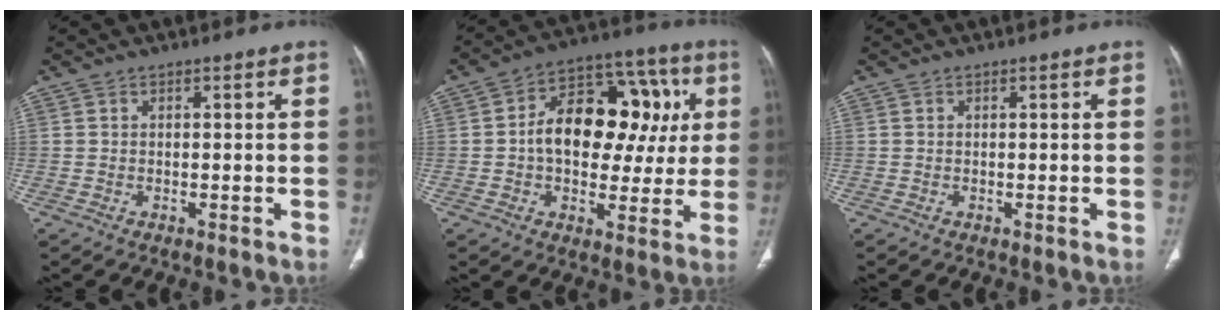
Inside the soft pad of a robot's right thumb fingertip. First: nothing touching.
{"total": 19.2, "force": [2.0, 12.5, 14.5], "torque": [-0.159, 0.037, 0.027]}
{"total": 0.0}